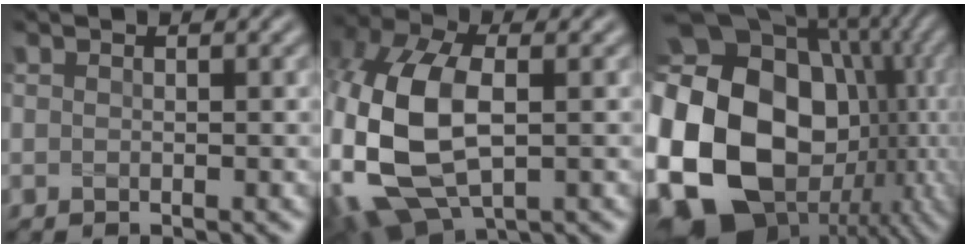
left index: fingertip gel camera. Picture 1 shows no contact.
{"total": 11.6, "force": [-0.3, 6.9, 9.2], "torque": [-0.238, -0.008, -0.004]}
{"total": 21.7, "force": [-1.3, 16.6, 13.8], "torque": [-0.300, -0.009, -0.002]}